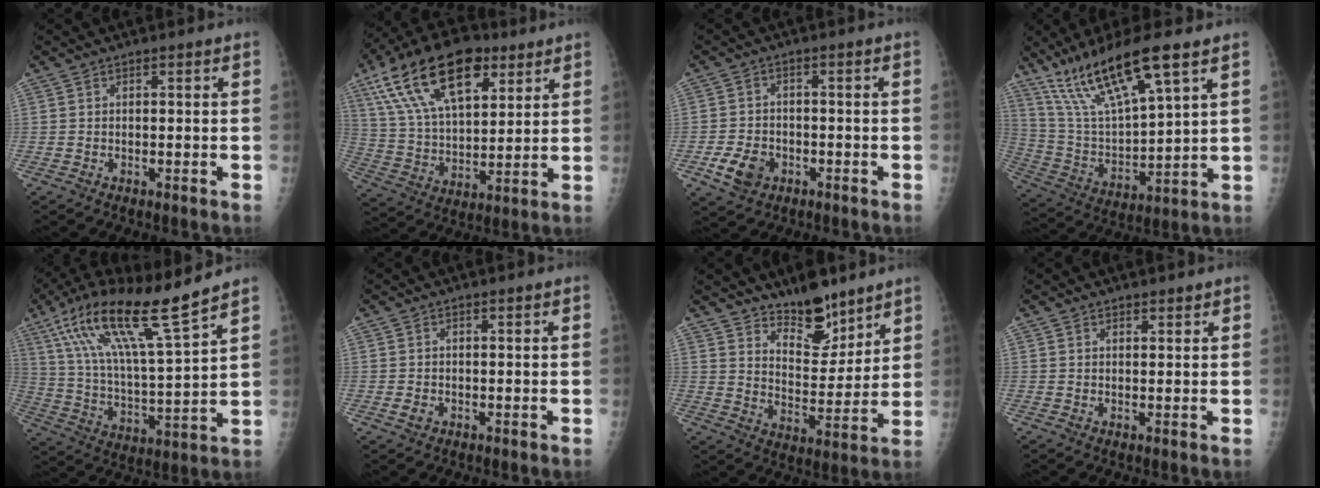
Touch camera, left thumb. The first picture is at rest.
{"total": 22.4, "force": [11.5, 11.3, 15.6], "torque": [-0.268, -0.015, 0.206]}
{"total": 6.0, "force": [-2.5, 4.6, 3.0], "torque": [-0.048, 0.011, -0.041]}
{"total": 17.6, "force": [11.4, 3.5, 13.0], "torque": [-0.242, -0.043, 0.229]}
{"total": 18.5, "force": [12.3, 1.9, 13.7], "torque": [-0.242, -0.048, 0.226]}
{"total": 1.5, "force": [-0.3, 1.2, 0.8], "torque": [-0.011, 0.000, -0.004]}
{"total": 10.9, "force": [8.7, 4.4, 4.9], "torque": [-0.046, -0.074, 0.153]}
{"total": 1.2, "force": [1.0, 0.6, 0.1], "torque": [0.010, -0.007, 0.011]}